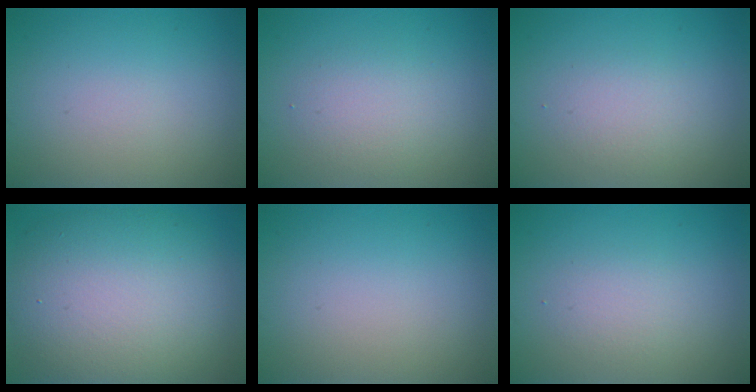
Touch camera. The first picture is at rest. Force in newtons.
{"total": 2.4, "press": 2.4, "slide": 0.1}
{"total": 1.9, "press": 1.9, "slide": 0.0}
{"total": 10.7, "press": 10.7, "slide": 0.7}
{"total": 0.0}
{"total": 1.6, "press": 1.6, "slide": 0.2}